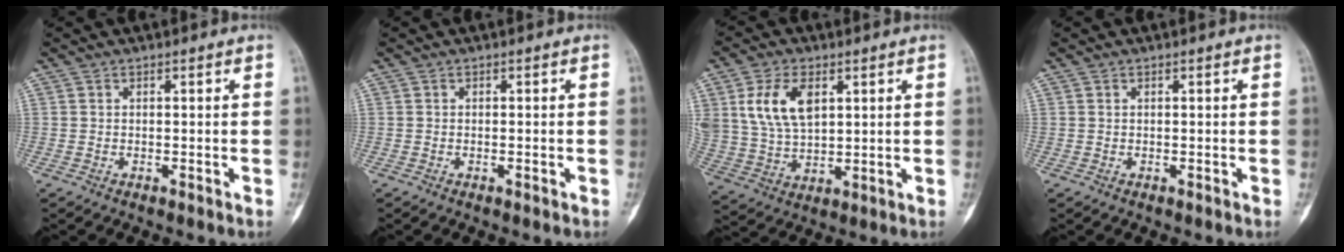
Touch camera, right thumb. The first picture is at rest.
{"total": 0.8, "force": [-0.3, 0.3, 0.7], "torque": [-0.011, 0.001, -0.003]}
{"total": 11.3, "force": [4.0, 6.6, 8.2], "torque": [-0.153, -0.008, 0.086]}
{"total": 0.0}